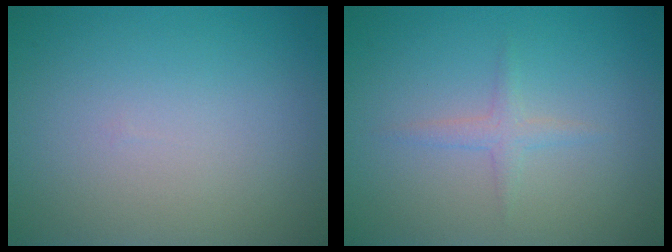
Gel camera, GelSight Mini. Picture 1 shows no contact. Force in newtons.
{"total": 1.3, "press": 1.3, "slide": 0.1}